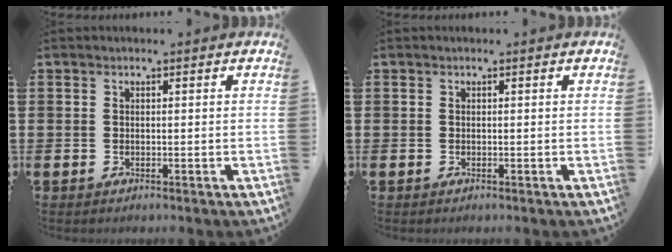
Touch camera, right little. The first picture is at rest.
{"total": 0.0}